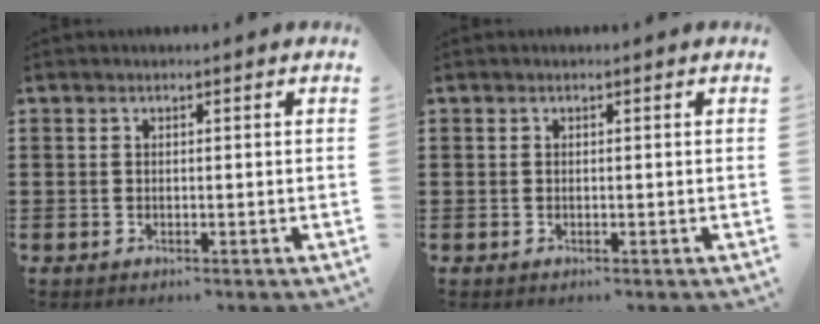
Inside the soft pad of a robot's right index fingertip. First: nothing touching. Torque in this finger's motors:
{"motor_torque": [0.12, 0.57, 0.00, 0.00]}